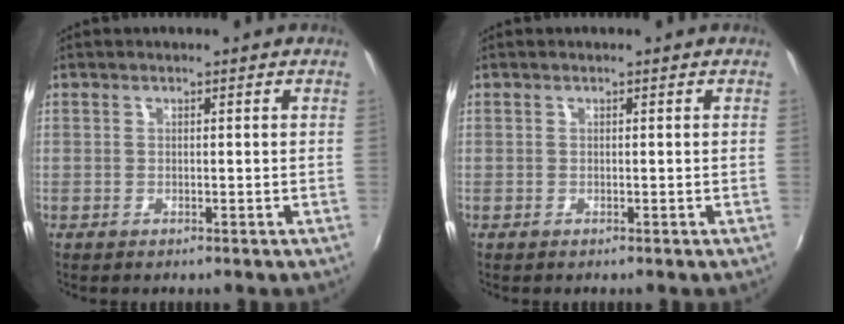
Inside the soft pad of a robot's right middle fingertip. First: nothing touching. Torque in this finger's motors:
{"motor_torque": [0.04, -0.09, 0.06, 0.00]}